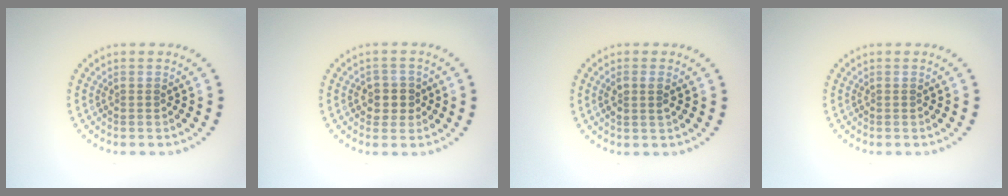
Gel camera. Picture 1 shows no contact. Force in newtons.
{"total": 2.4, "press": 2.3, "slide": 0.8}
{"total": 1.6, "press": 1.4, "slide": 0.6}
{"total": 0.0}